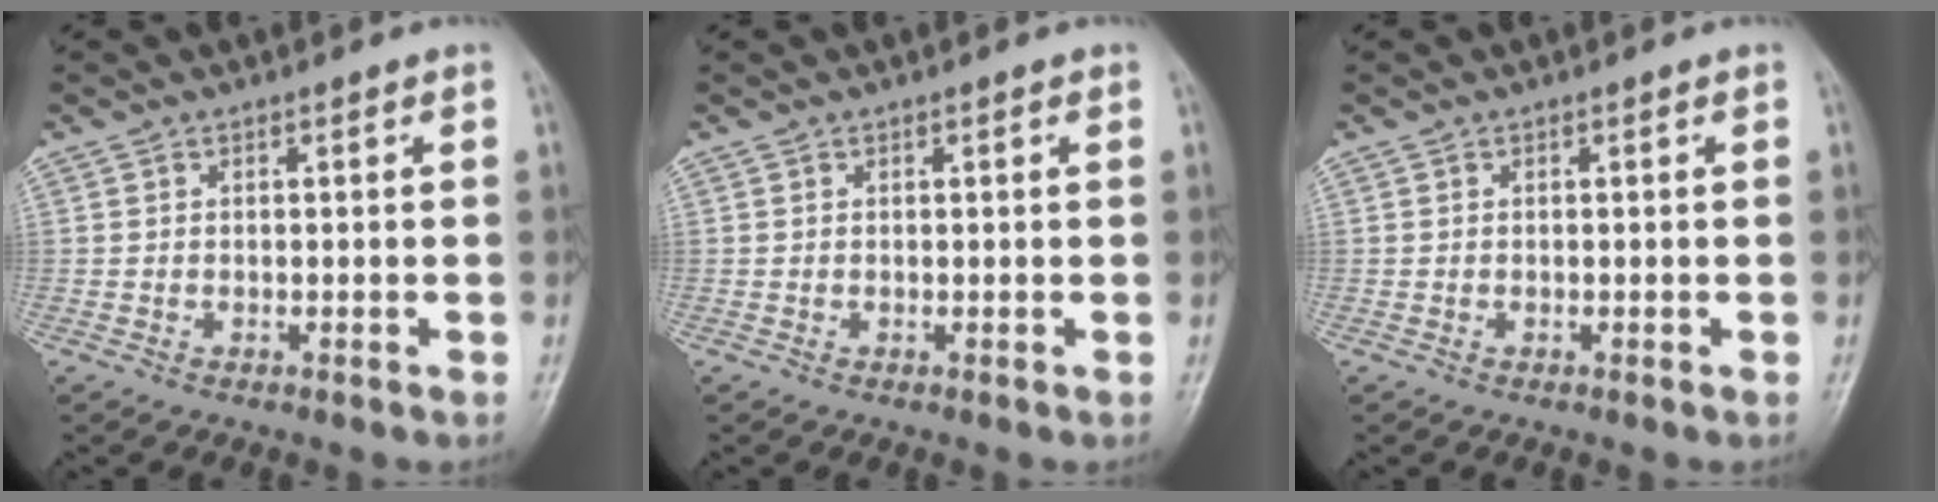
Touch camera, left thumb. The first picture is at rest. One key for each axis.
{"total": 0.6, "fx": 0.3, "fy": 0.3, "fz": 0.4, "tx": -0.003, "ty": -0.001, "tz": 0.002}
{"total": 0.0}